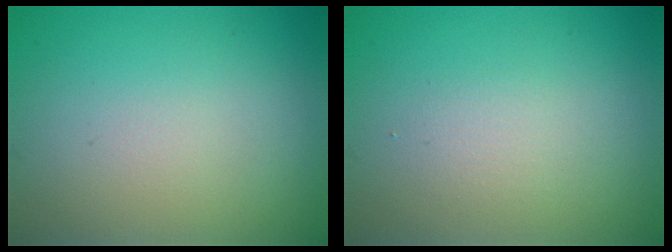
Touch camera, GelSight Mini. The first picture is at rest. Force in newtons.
{"total": 1.3, "press": 1.3, "slide": 0.1}